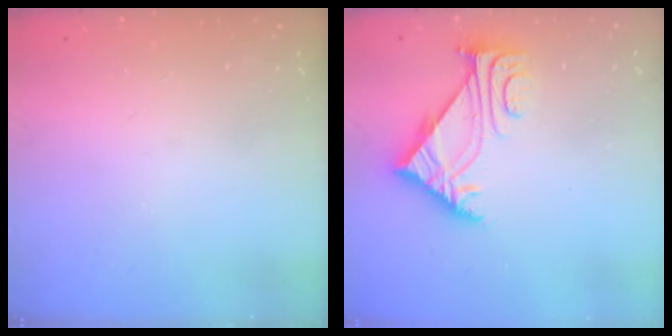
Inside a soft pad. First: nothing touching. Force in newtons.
{"total": 5.6, "press": 5.5, "slide": 1.0}